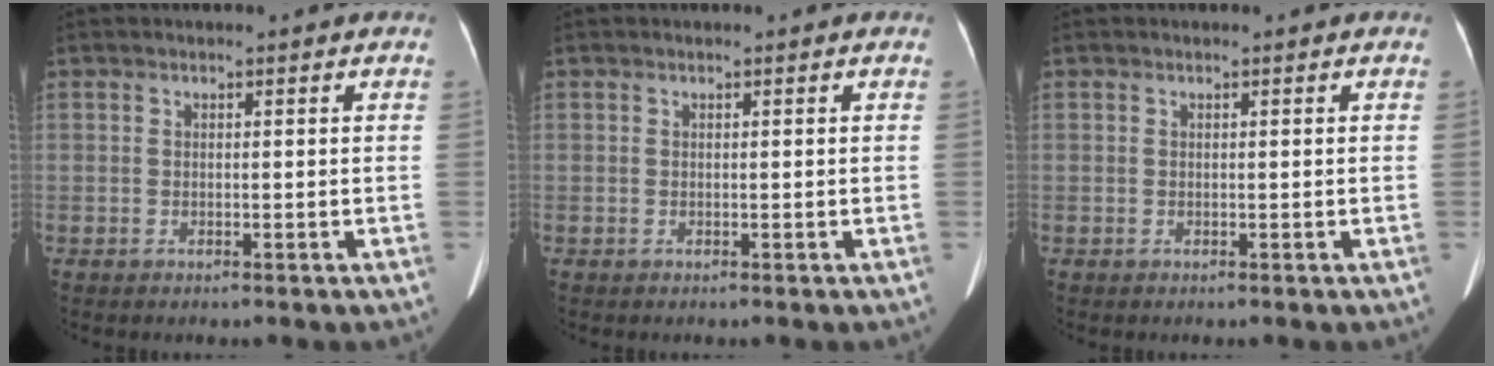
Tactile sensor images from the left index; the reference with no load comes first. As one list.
[{"total": 0.0}, {"total": 0.0}]